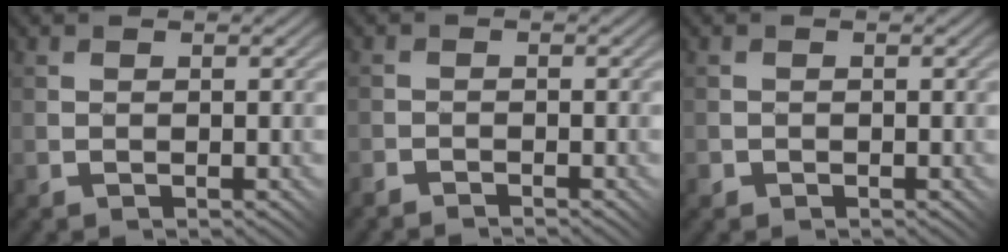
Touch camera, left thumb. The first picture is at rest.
{"total": 1.7, "force": [-1.7, 0.1, 0.2], "torque": [-0.001, 0.001, -0.036]}
{"total": 0.6, "force": [-0.3, 0.5, 0.0], "torque": [0.000, -0.001, -0.007]}